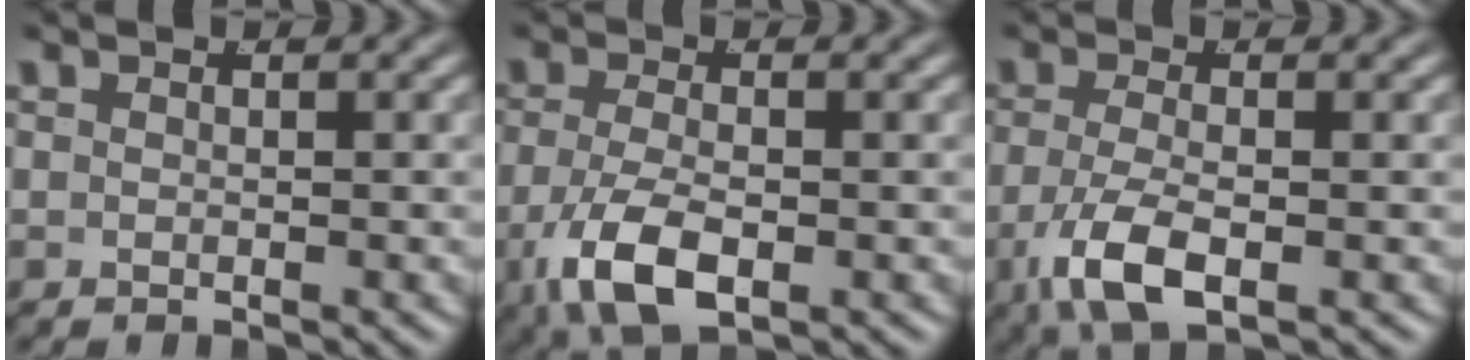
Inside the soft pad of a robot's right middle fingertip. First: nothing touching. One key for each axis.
{"total": 5.9, "fx": -2.3, "fy": 2.8, "fz": 4.7, "tx": -0.104, "ty": -0.033, "tz": -0.018}
{"total": 5.0, "fx": -2.0, "fy": 1.9, "fz": 4.2, "tx": -0.090, "ty": -0.027, "tz": -0.019}